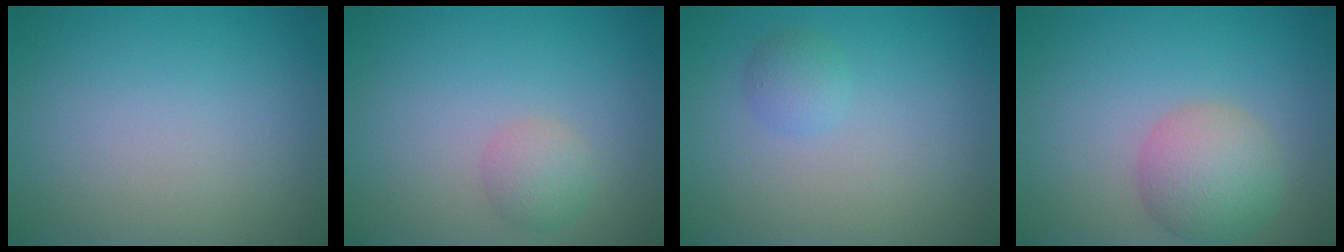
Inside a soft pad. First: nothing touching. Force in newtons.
{"total": 1.9, "press": 1.9, "slide": 0.1}
{"total": 1.3, "press": 1.3, "slide": 0.1}
{"total": 4.4, "press": 4.4, "slide": 0.3}